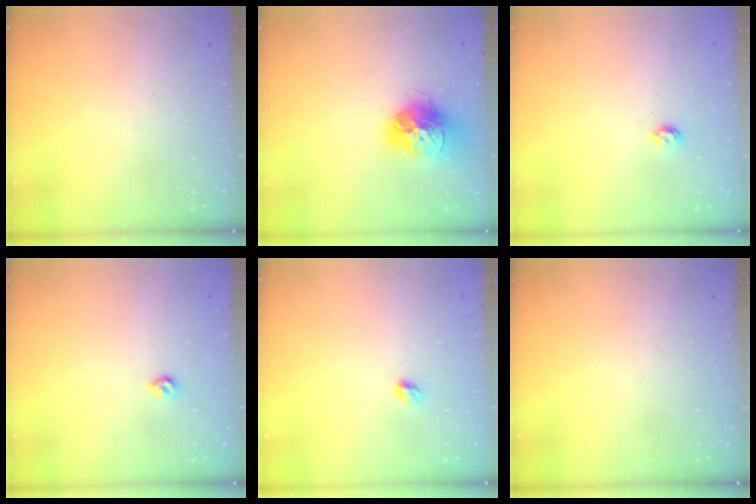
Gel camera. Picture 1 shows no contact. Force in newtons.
{"total": 16.2, "press": 16.1, "slide": 1.6}
{"total": 3.9, "press": 3.9, "slide": 0.5}
{"total": 4.9, "press": 4.8, "slide": 0.8}
{"total": 3.9, "press": 3.9, "slide": 0.3}
{"total": 0.0}